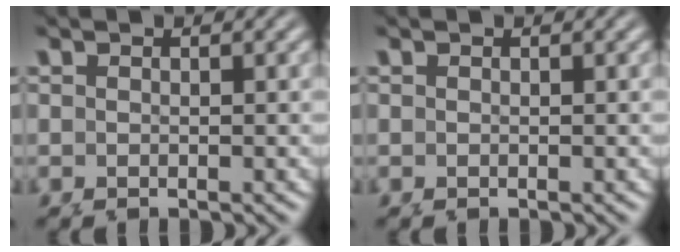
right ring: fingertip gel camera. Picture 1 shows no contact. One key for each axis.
{"total": 0.0}